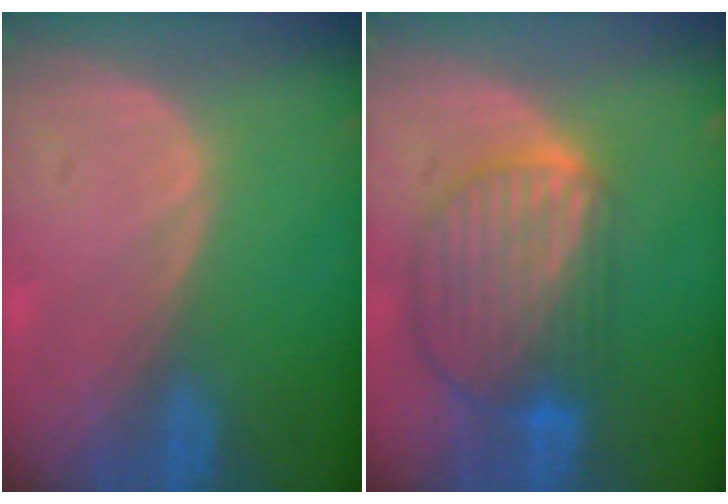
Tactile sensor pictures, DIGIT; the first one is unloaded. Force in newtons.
{"total": 9.9, "press": 8.4, "slide": 5.2}